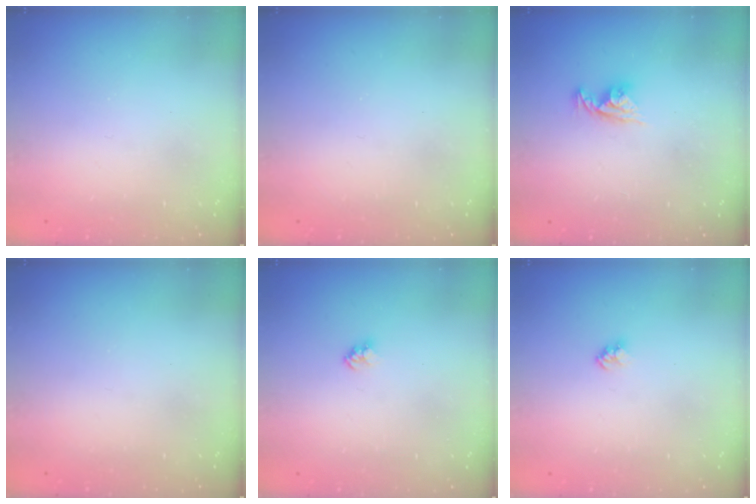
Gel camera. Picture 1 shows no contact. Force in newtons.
{"total": 0.0}
{"total": 7.6, "press": 7.6, "slide": 0.6}
{"total": 0.0}
{"total": 2.4, "press": 2.4, "slide": 0.2}
{"total": 2.4, "press": 2.4, "slide": 0.2}